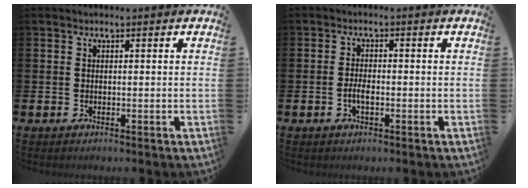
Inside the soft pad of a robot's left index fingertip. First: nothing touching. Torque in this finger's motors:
{"motor_torque": [0.19, 0.20, 0.09, 0.04]}